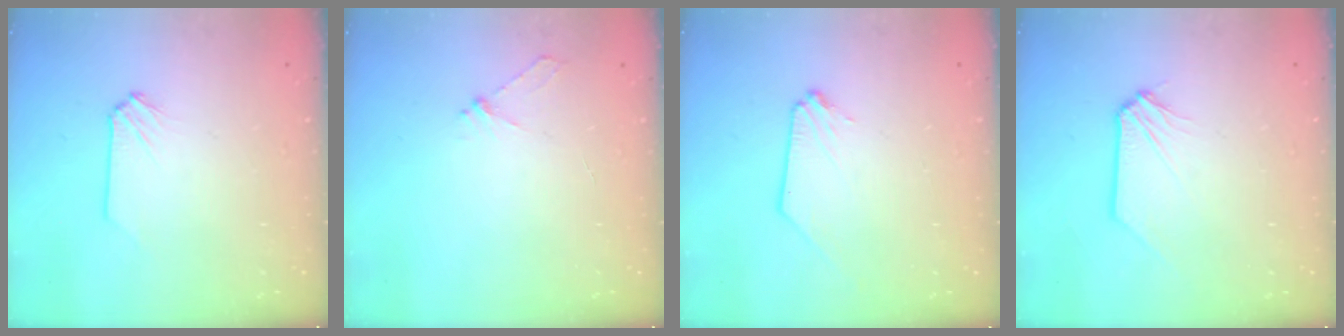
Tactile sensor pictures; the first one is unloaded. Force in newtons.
{"total": 3.2, "press": 3.1, "slide": 0.5}
{"total": 0.0}
{"total": 1.1, "press": 1.1, "slide": 0.2}